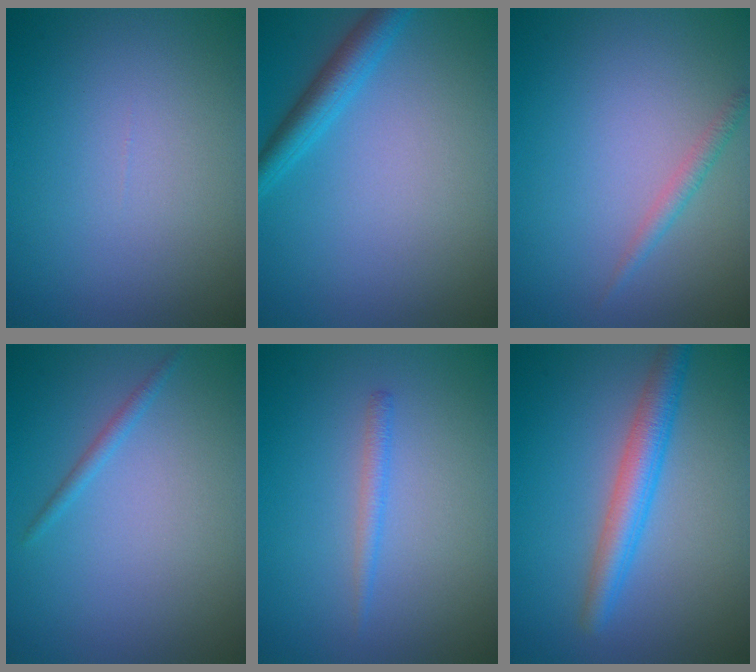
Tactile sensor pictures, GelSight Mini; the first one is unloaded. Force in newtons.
{"total": 3.1, "press": 3.1, "slide": 0.2}
{"total": 1.2, "press": 1.2, "slide": 0.0}
{"total": 1.0, "press": 1.0, "slide": 0.0}
{"total": 1.1, "press": 1.1, "slide": 0.1}
{"total": 3.7, "press": 3.7, "slide": 0.1}